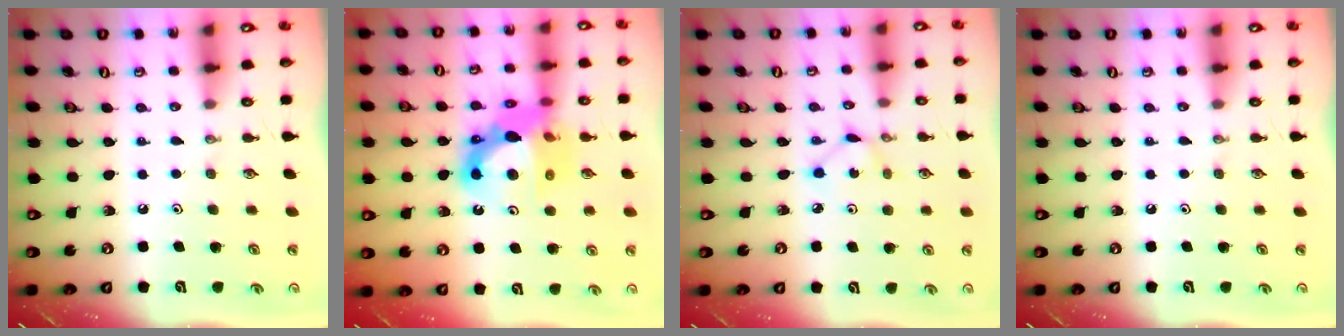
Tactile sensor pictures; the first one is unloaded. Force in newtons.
{"total": 14.8, "press": 14.7, "slide": 1.8}
{"total": 1.7, "press": 1.7, "slide": 0.1}
{"total": 0.0}